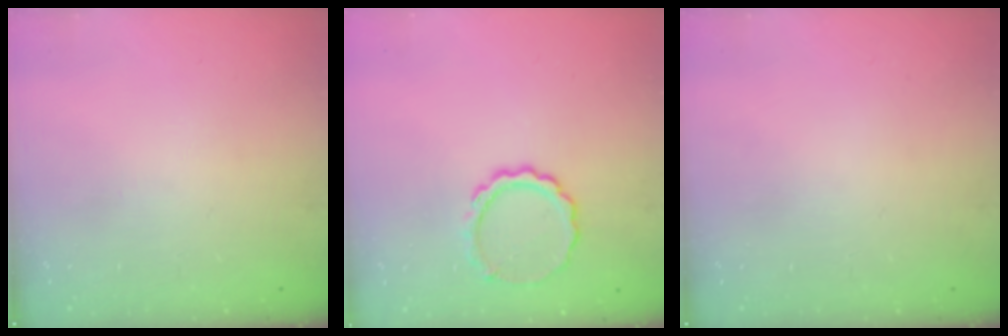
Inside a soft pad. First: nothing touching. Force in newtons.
{"total": 8.5, "press": 8.4, "slide": 1.1}
{"total": 0.0}